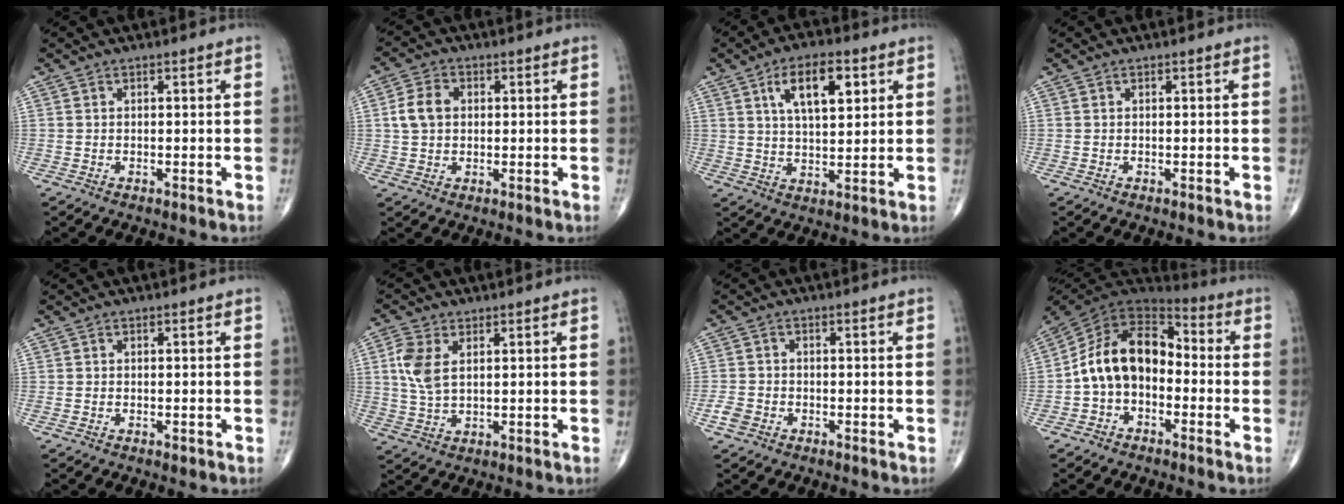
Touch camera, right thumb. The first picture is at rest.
{"total": 5.9, "force": [0.8, 4.4, 3.8], "torque": [-0.070, 0.008, 0.012]}
{"total": 10.6, "force": [4.3, 4.7, 8.5], "torque": [-0.123, -0.012, 0.075]}
{"total": 0.0}
{"total": 1.0, "force": [-0.4, 0.6, 0.7], "torque": [-0.011, -0.002, -0.006]}
{"total": 6.9, "force": [1.9, 3.9, 5.3], "torque": [-0.116, 0.000, 0.042]}
{"total": 2.9, "force": [-1.6, 2.1, 1.2], "torque": [-0.022, 0.005, -0.032]}
{"total": 14.2, "force": [-2.1, 9.9, 10.0], "torque": [-0.154, 0.055, -0.051]}